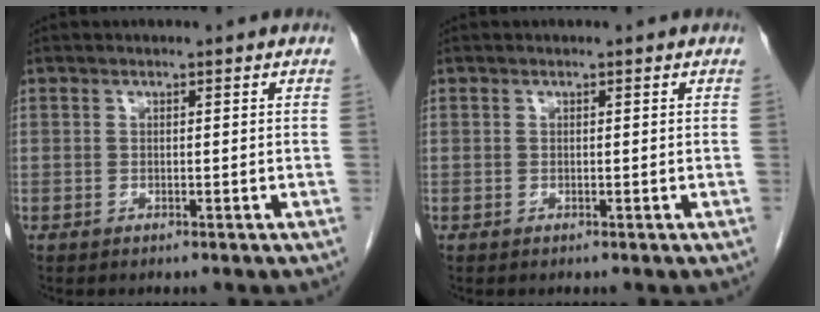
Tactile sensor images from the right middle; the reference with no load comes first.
{"total": 0.0}